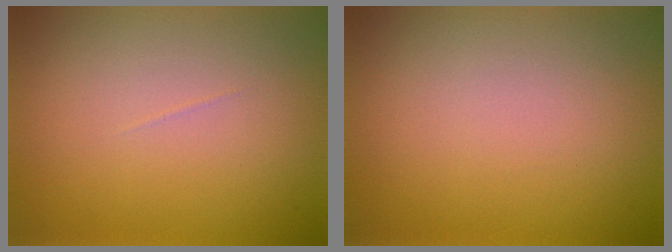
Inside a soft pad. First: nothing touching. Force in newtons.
{"total": 0.0}